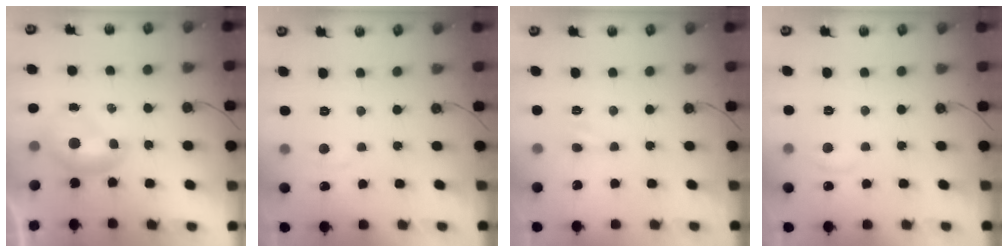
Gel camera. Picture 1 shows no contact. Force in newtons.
{"total": 1.6, "press": 1.5, "slide": 0.6}
{"total": 1.2, "press": 1.1, "slide": 0.5}
{"total": 2.1, "press": 2.0, "slide": 0.8}